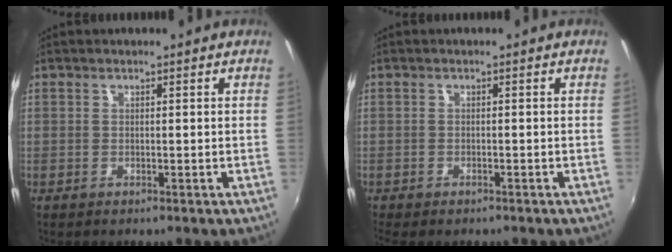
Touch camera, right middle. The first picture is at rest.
{"total": 1.6, "force": [-1.2, 0.7, 0.9], "torque": [-0.021, -0.013, -0.019]}